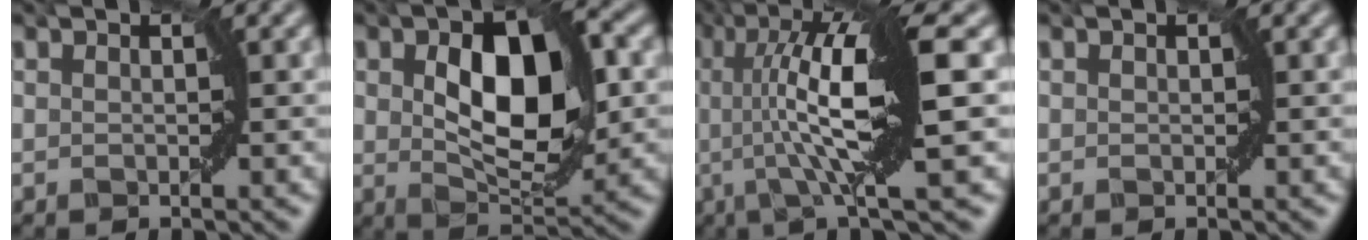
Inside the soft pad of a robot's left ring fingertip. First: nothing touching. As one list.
[{"total": 8.9, "force": [1.0, 4.7, 7.5], "torque": [-0.127, 0.001, 0.020]}, {"total": 10.7, "force": [0.8, 1.9, 10.5], "torque": [-0.160, 0.006, 0.013]}, {"total": 0.0}]